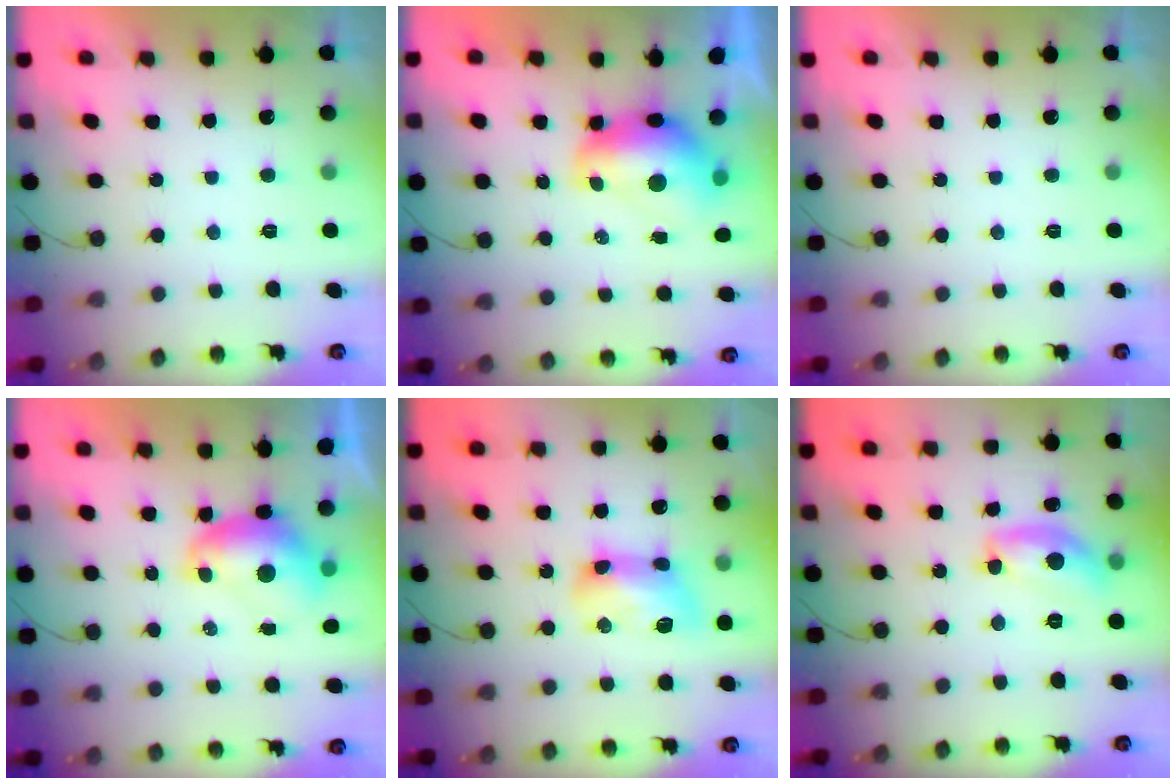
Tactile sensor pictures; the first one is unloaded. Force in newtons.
{"total": 9.8, "press": 9.7, "slide": 0.9}
{"total": 0.0}
{"total": 8.3, "press": 8.2, "slide": 0.9}
{"total": 11.5, "press": 11.5, "slide": 0.5}
{"total": 13.5, "press": 13.5, "slide": 0.8}